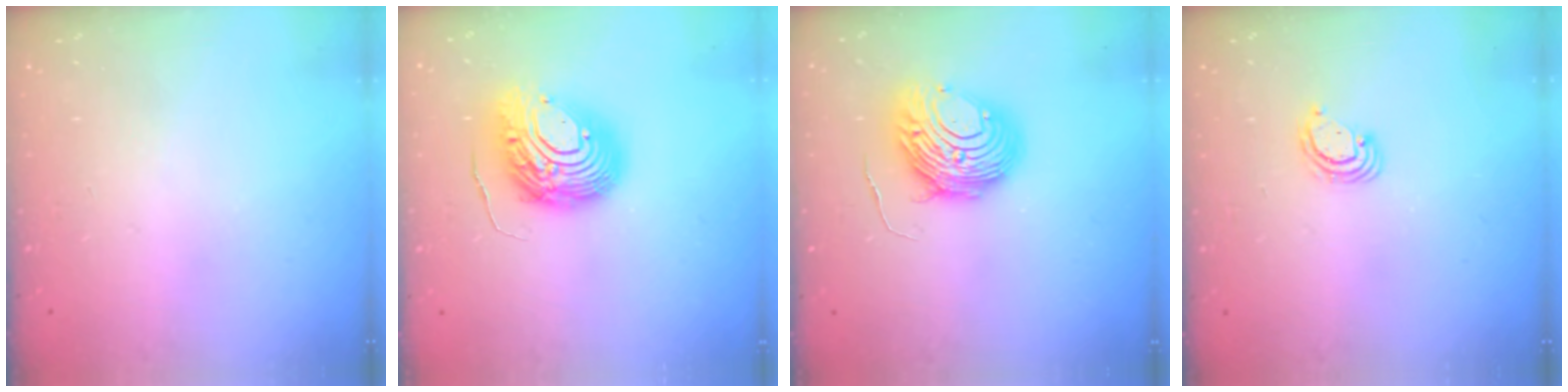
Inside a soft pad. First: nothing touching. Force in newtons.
{"total": 13.5, "press": 13.4, "slide": 1.7}
{"total": 11.6, "press": 11.5, "slide": 1.2}
{"total": 2.5, "press": 2.5, "slide": 0.3}